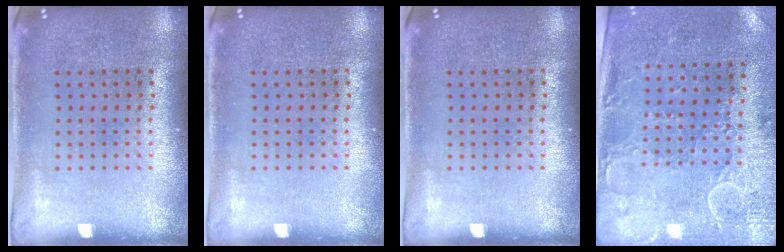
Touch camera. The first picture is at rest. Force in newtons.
{"total": 0.0}
{"total": 0.0}
{"total": 2.9, "press": 2.3, "slide": 1.7}